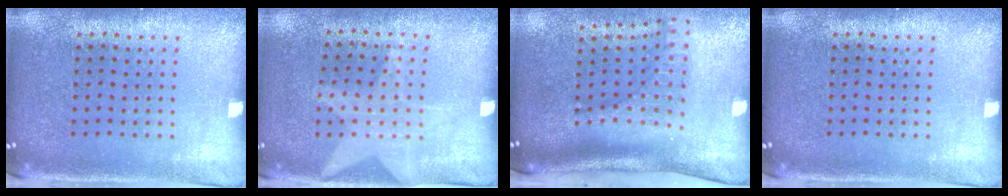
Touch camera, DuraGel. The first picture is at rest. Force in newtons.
{"total": 1.2, "press": 0.9, "slide": 0.8}
{"total": 2.1, "press": 1.5, "slide": 1.5}
{"total": 0.0}